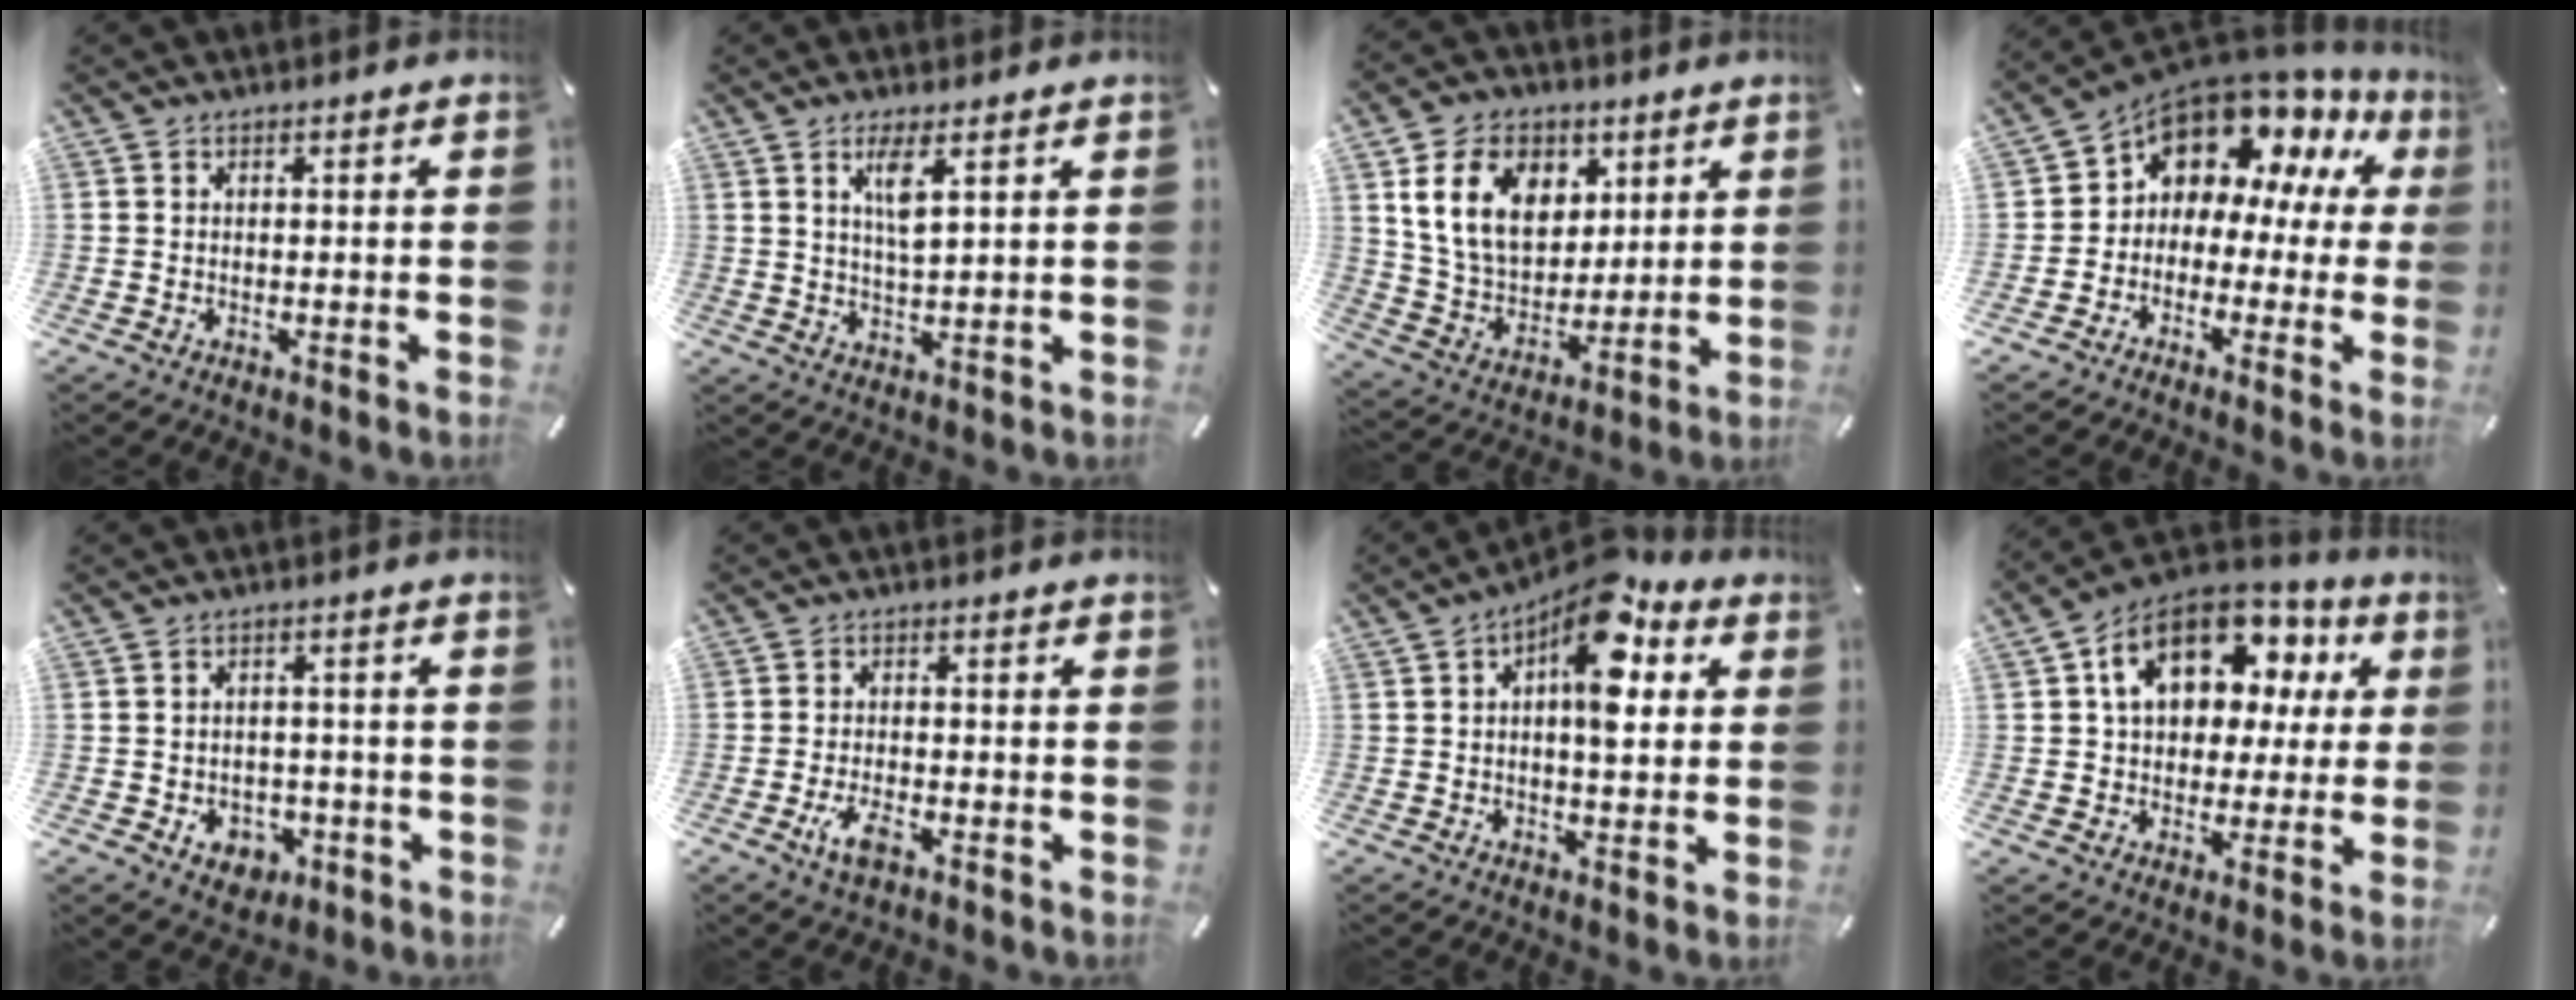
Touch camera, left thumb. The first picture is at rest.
{"total": 5.4, "force": [2.6, 1.0, 4.6], "torque": [-0.091, -0.002, 0.041]}
{"total": 15.7, "force": [6.0, 11.9, 8.4], "torque": [-0.166, -0.006, 0.115]}
{"total": 10.6, "force": [7.9, 6.2, 3.2], "torque": [-0.069, -0.075, 0.141]}
{"total": 5.7, "force": [-1.8, 4.8, 2.5], "torque": [-0.032, 0.007, -0.032]}
{"total": 4.7, "force": [-2.2, 2.0, 3.6], "torque": [-0.082, 0.001, -0.044]}
{"total": 13.1, "force": [5.5, 6.3, 10.1], "torque": [-0.143, -0.033, 0.091]}
{"total": 15.7, "force": [6.7, 11.2, 8.6], "torque": [-0.149, -0.023, 0.125]}